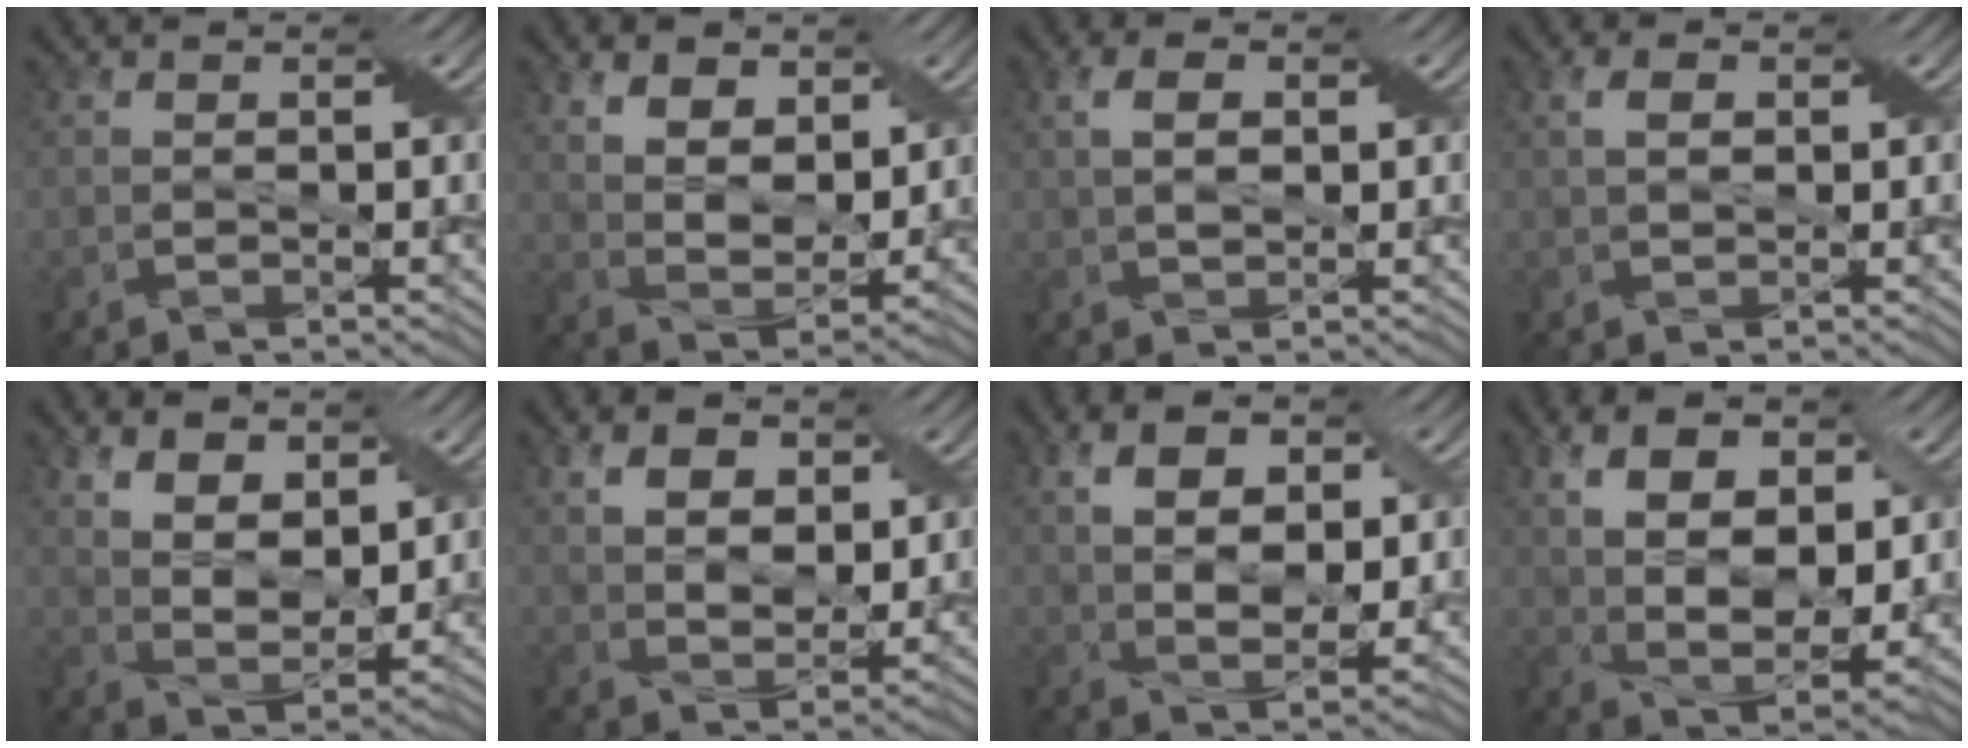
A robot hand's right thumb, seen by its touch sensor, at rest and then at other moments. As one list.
[{"total": 7.1, "force": [3.7, 4.2, 4.4], "torque": [-0.103, -0.005, 0.068]}, {"total": 3.4, "force": [0.8, 2.0, 2.7], "torque": [-0.058, 0.002, 0.016]}, {"total": 2.4, "force": [0.7, 1.4, 1.8], "torque": [-0.037, 0.003, 0.013]}, {"total": 7.7, "force": [4.0, 4.3, 4.9], "torque": [-0.114, -0.006, 0.077]}, {"total": 6.0, "force": [2.7, 3.9, 3.8], "torque": [-0.080, -0.001, 0.044]}, {"total": 7.7, "force": [2.1, 4.6, 5.8], "torque": [-0.113, 0.003, 0.036]}, {"total": 10.4, "force": [3.1, 6.0, 7.9], "torque": [-0.156, -0.003, 0.055]}]